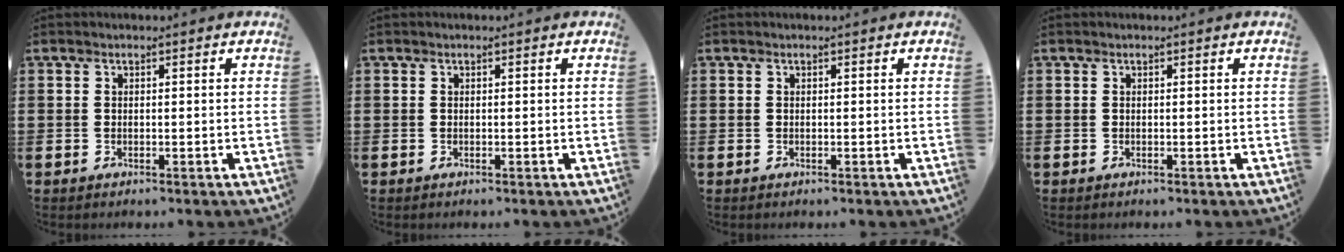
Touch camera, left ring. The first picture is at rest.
{"total": 0.0}
{"total": 0.0}
{"total": 0.0}